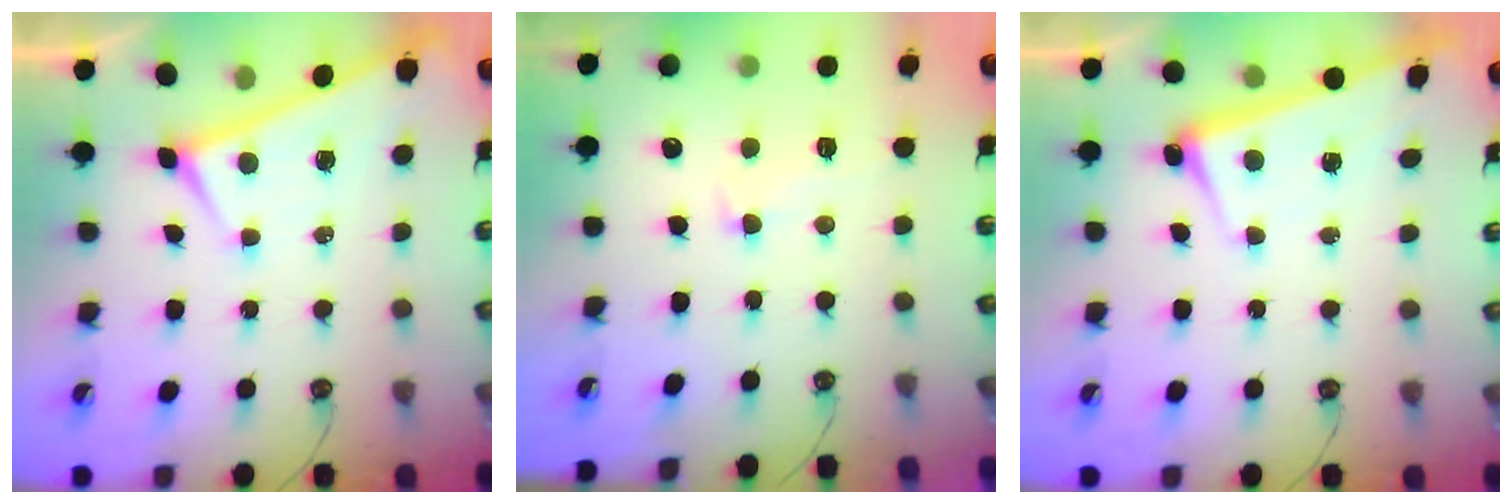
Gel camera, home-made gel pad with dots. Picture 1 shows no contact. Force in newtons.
{"total": 1.1, "press": 0.7, "slide": 0.9}
{"total": 2.8, "press": 2.7, "slide": 0.4}